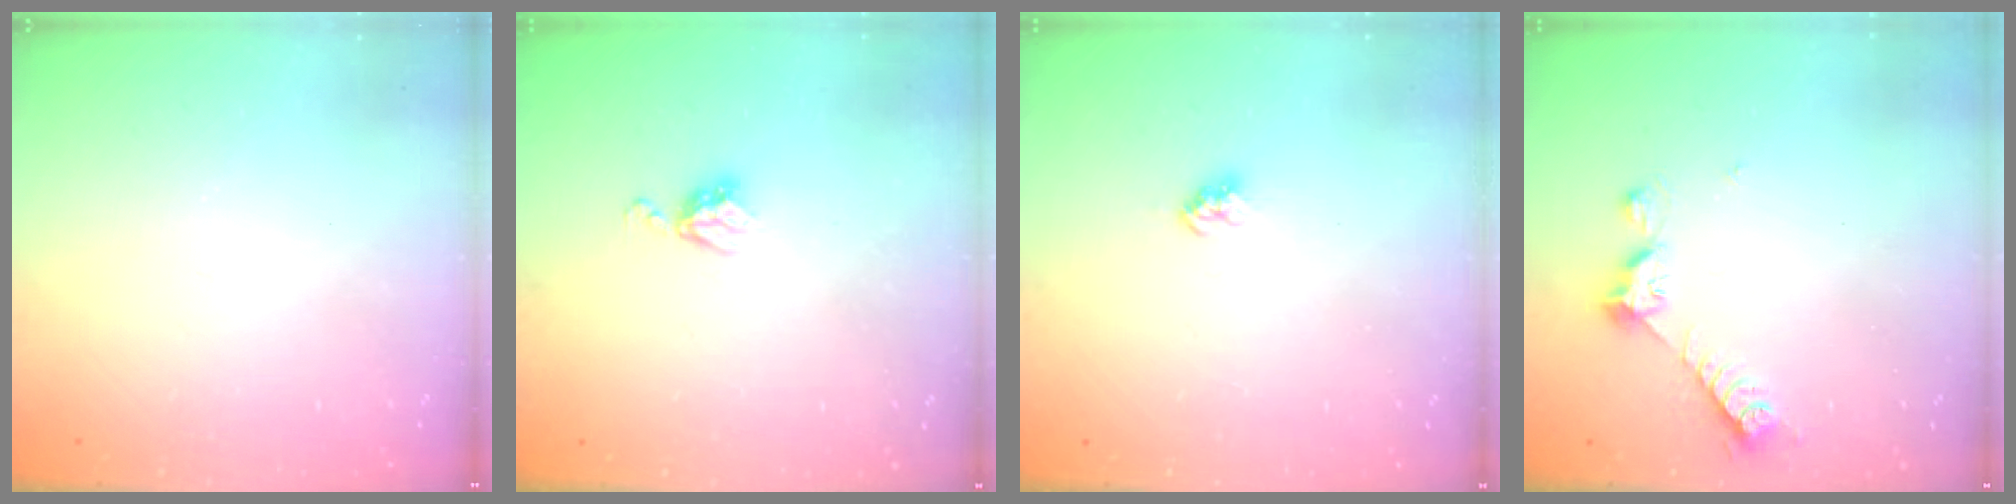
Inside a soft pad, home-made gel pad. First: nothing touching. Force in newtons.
{"total": 5.6, "press": 5.6, "slide": 0.5}
{"total": 3.0, "press": 3.0, "slide": 0.3}
{"total": 6.5, "press": 6.5, "slide": 0.7}